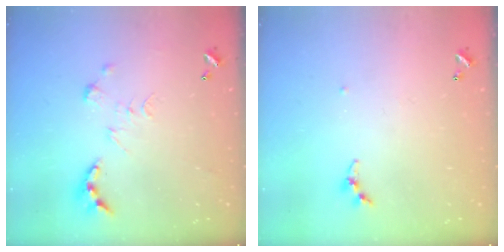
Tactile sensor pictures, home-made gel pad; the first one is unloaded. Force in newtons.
{"total": 4.0, "press": 3.9, "slide": 0.5}